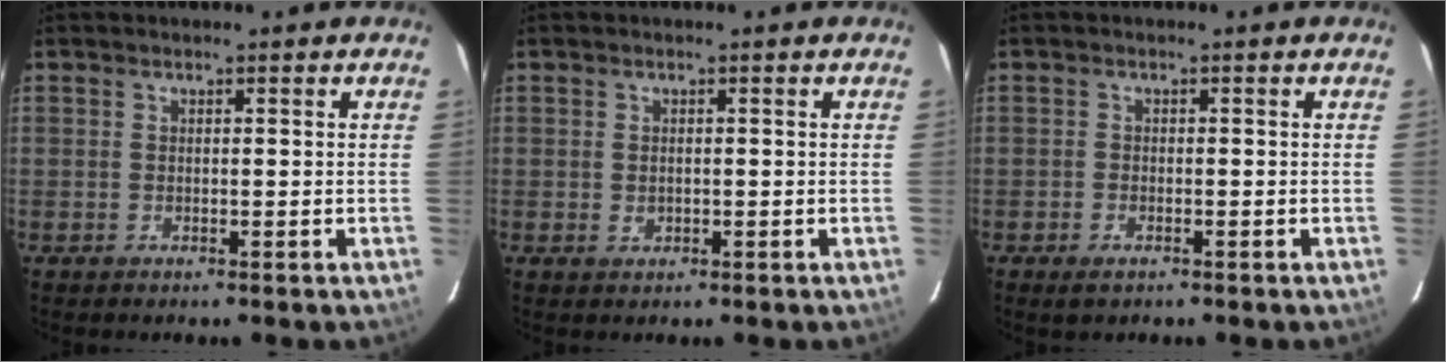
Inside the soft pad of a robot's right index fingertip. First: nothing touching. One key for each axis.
{"total": 1.1, "fx": 0.0, "fy": 1.0, "fz": 0.6, "tx": -0.010, "ty": 0.001, "tz": 0.001}
{"total": 2.3, "fx": -1.4, "fy": 1.3, "fz": 1.3, "tx": -0.025, "ty": -0.009, "tz": -0.025}